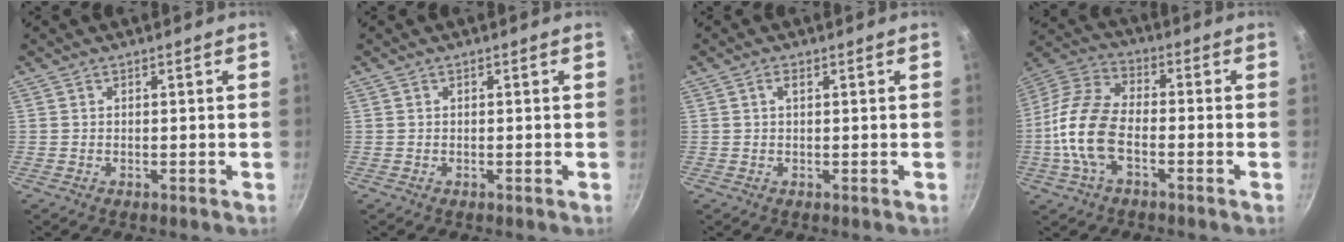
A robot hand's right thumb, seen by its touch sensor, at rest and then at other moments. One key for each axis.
{"total": 0.0}
{"total": 1.2, "fx": 0.4, "fy": 0.5, "fz": 1.0, "tx": -0.020, "ty": 0.004, "tz": 0.007}
{"total": 13.7, "fx": -3.5, "fy": 7.1, "fz": 11.2, "tx": -0.220, "ty": 0.034, "tz": -0.083}